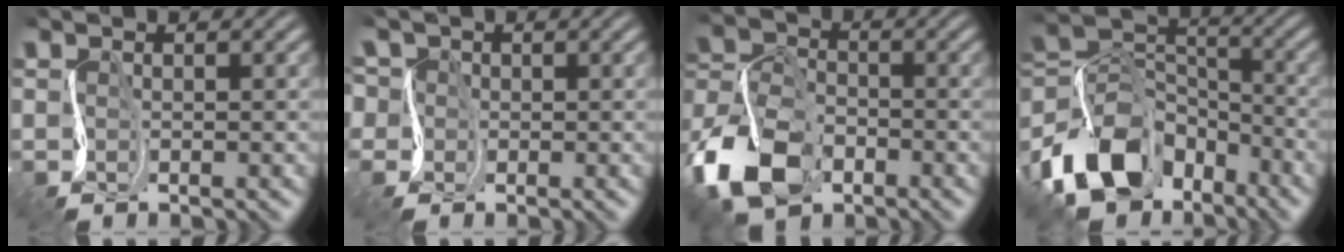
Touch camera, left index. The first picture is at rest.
{"total": 4.4, "force": [0.8, 4.1, 1.5], "torque": [-0.033, 0.028, -0.021]}
{"total": 9.8, "force": [-5.0, 6.0, 5.9], "torque": [-0.138, -0.006, -0.120]}
{"total": 12.0, "force": [-6.9, 7.5, 6.3], "torque": [-0.126, 0.005, -0.143]}